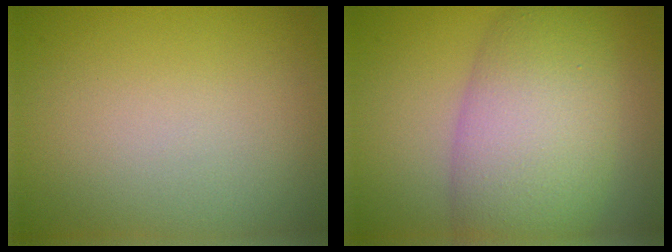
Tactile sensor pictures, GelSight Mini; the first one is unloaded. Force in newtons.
{"total": 8.5, "press": 8.5, "slide": 0.5}